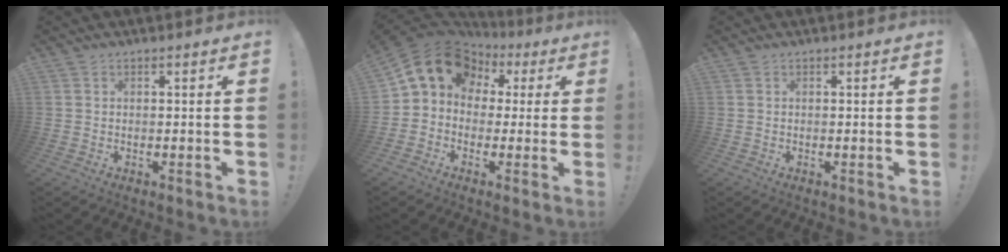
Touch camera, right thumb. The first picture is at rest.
{"total": 14.6, "force": [5.2, 11.5, 7.4], "torque": [-0.114, -0.017, 0.105]}
{"total": 0.0}